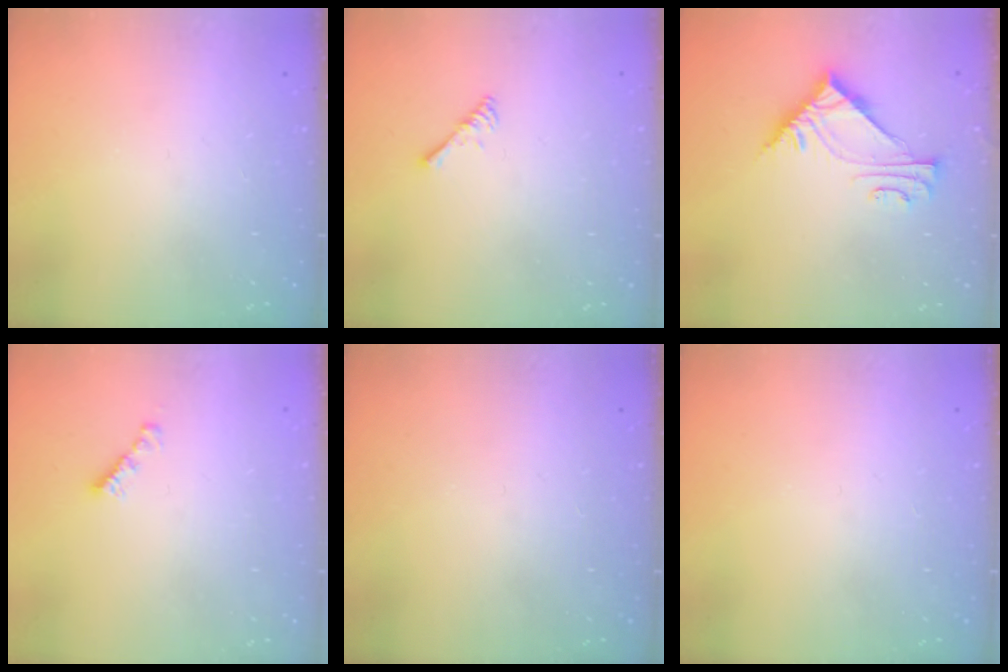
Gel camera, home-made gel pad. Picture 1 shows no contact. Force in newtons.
{"total": 2.4, "press": 2.4, "slide": 0.4}
{"total": 7.4, "press": 7.4, "slide": 0.4}
{"total": 2.3, "press": 2.3, "slide": 0.2}
{"total": 0.0}
{"total": 0.0}